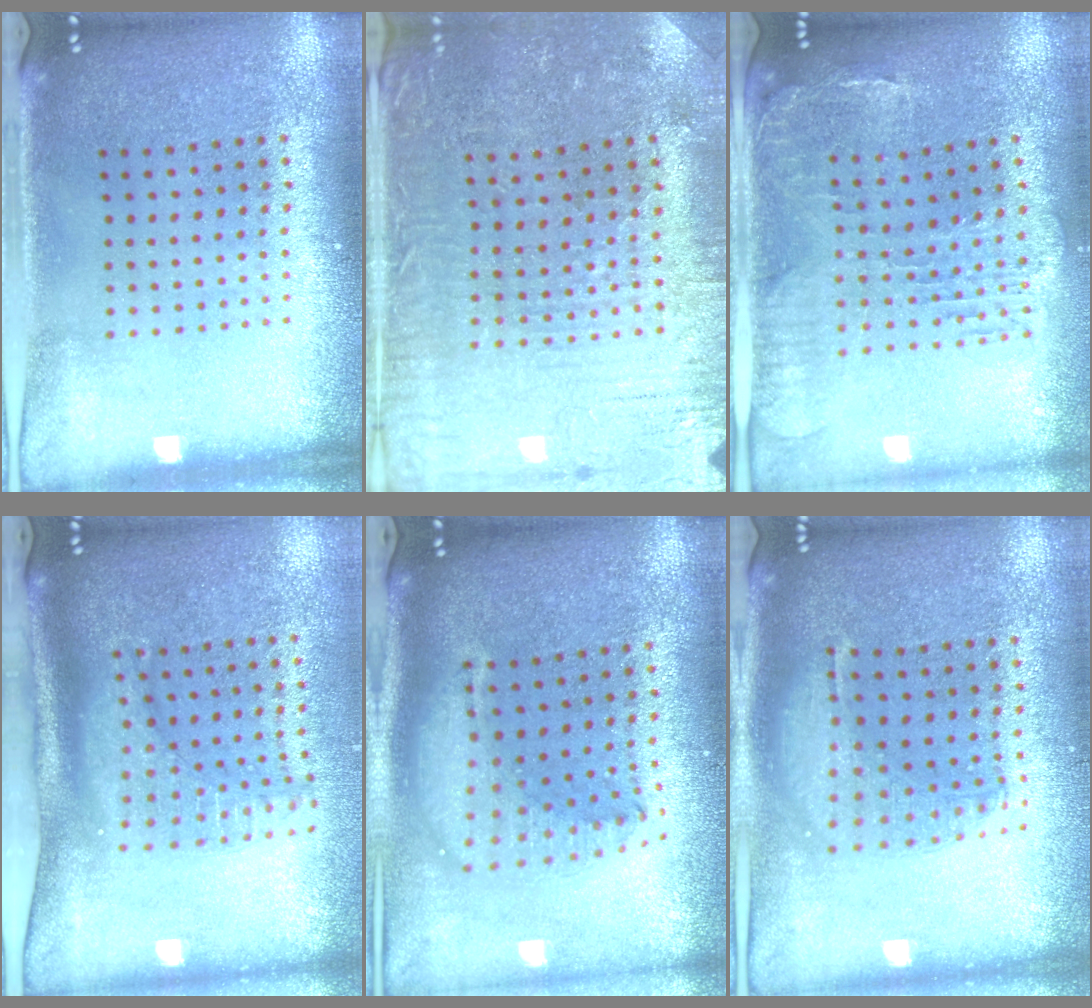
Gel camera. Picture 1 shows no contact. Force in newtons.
{"total": 1.3, "press": 1.3, "slide": 0.4}
{"total": 1.4, "press": 1.4, "slide": 0.4}
{"total": 2.2, "press": 1.7, "slide": 1.5}
{"total": 2.2, "press": 1.7, "slide": 1.4}
{"total": 1.4, "press": 1.3, "slide": 0.5}